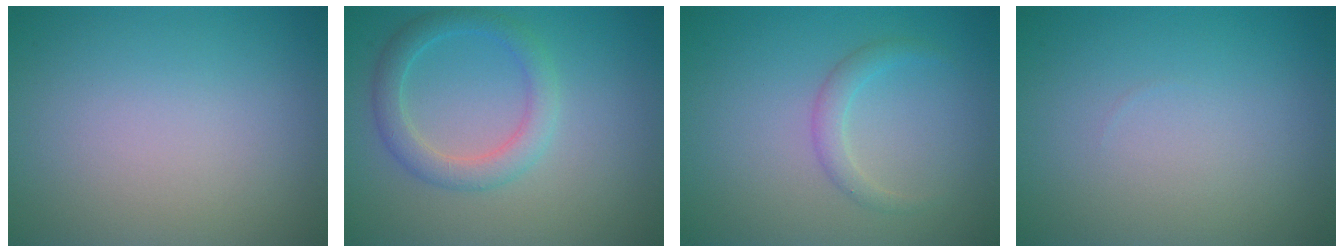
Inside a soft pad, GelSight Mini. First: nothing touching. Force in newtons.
{"total": 3.0, "press": 3.0, "slide": 0.2}
{"total": 1.5, "press": 1.5, "slide": 0.1}
{"total": 0.0}